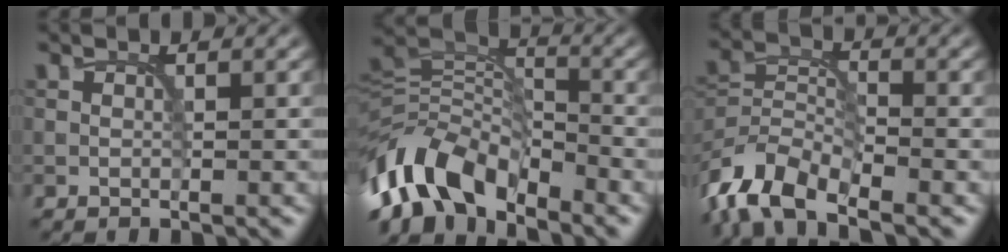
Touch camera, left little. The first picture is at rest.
{"total": 9.5, "force": [-5.8, 4.9, 5.7], "torque": [-0.098, 0.008, -0.124]}
{"total": 7.2, "force": [-5.3, 2.8, 3.9], "torque": [-0.069, -0.002, -0.118]}